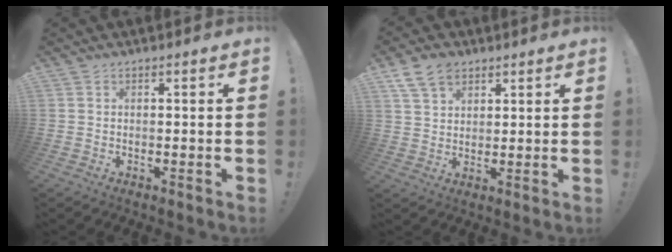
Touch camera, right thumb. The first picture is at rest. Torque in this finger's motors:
{"motor_torque": [-0.35, 1.15, 0.27, 0.03, 0.00]}